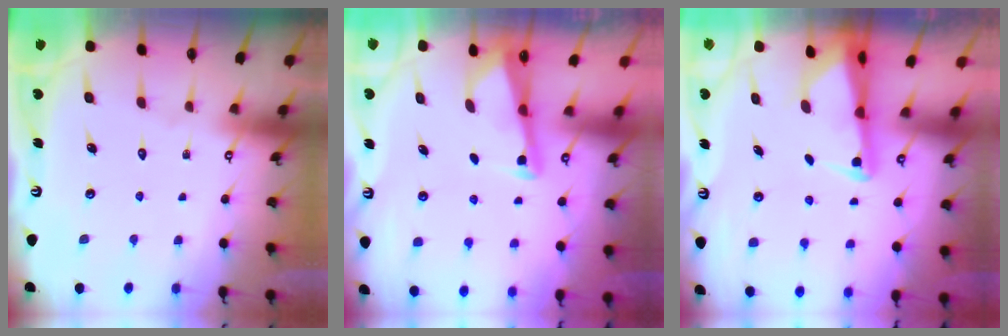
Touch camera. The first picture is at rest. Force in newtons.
{"total": 2.6, "press": 2.6, "slide": 0.1}
{"total": 2.4, "press": 2.4, "slide": 0.5}